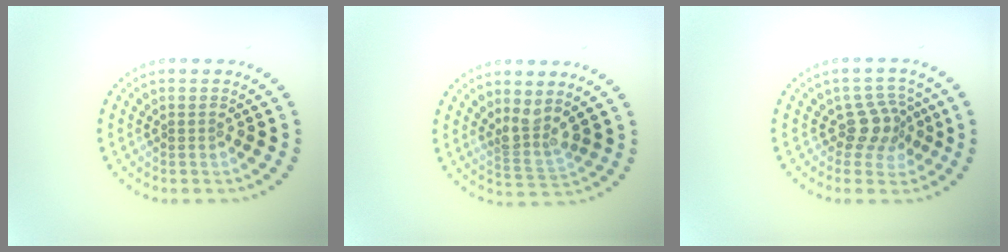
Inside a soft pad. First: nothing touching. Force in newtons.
{"total": 2.4, "press": 1.9, "slide": 1.4}
{"total": 2.9, "press": 2.1, "slide": 2.0}